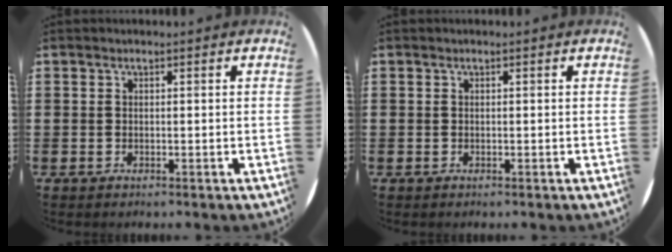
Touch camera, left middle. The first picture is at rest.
{"total": 0.0}